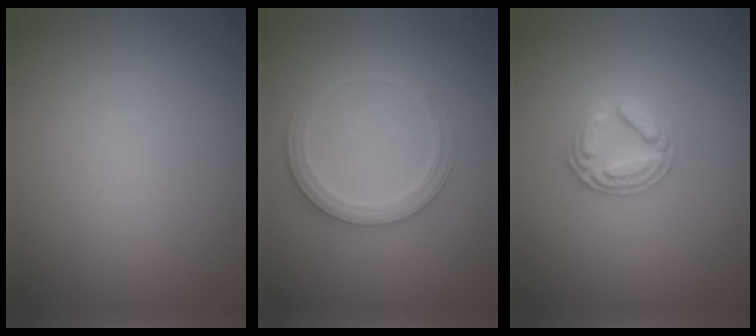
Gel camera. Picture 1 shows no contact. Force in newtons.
{"total": 2.8, "press": 2.6, "slide": 1.1}
{"total": 2.8, "press": 2.7, "slide": 0.7}